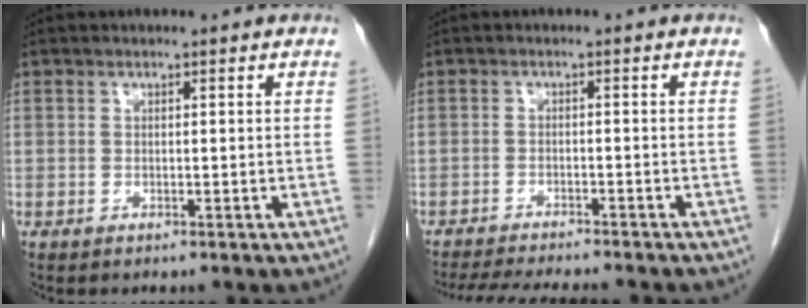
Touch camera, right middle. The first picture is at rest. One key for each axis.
{"total": 11.9, "fx": -10.7, "fy": 1.5, "fz": 5.0, "tx": -0.071, "ty": -0.013, "tz": -0.147}